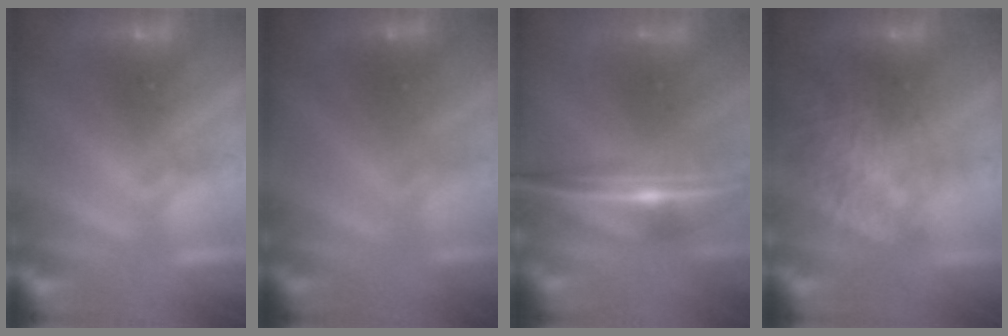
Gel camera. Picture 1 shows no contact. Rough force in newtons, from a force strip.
{"total": 1.7}
{"total": 7.7}
{"total": 7.8}